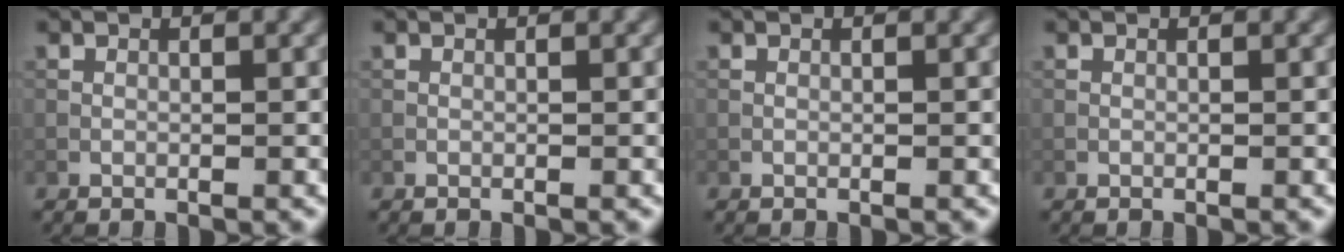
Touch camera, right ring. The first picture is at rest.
{"total": 0.0}
{"total": 0.0}
{"total": 0.0}